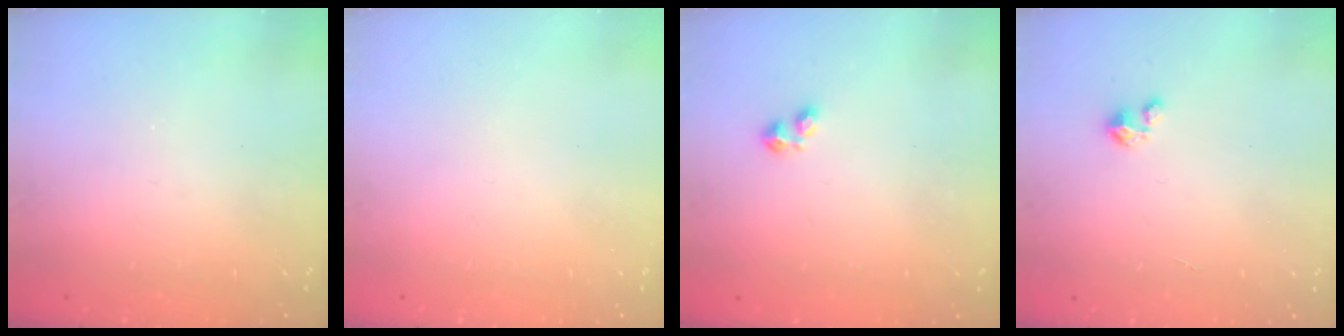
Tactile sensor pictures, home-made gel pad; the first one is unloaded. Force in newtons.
{"total": 0.0}
{"total": 1.0, "press": 0.9, "slide": 0.4}
{"total": 3.1, "press": 3.1, "slide": 0.3}